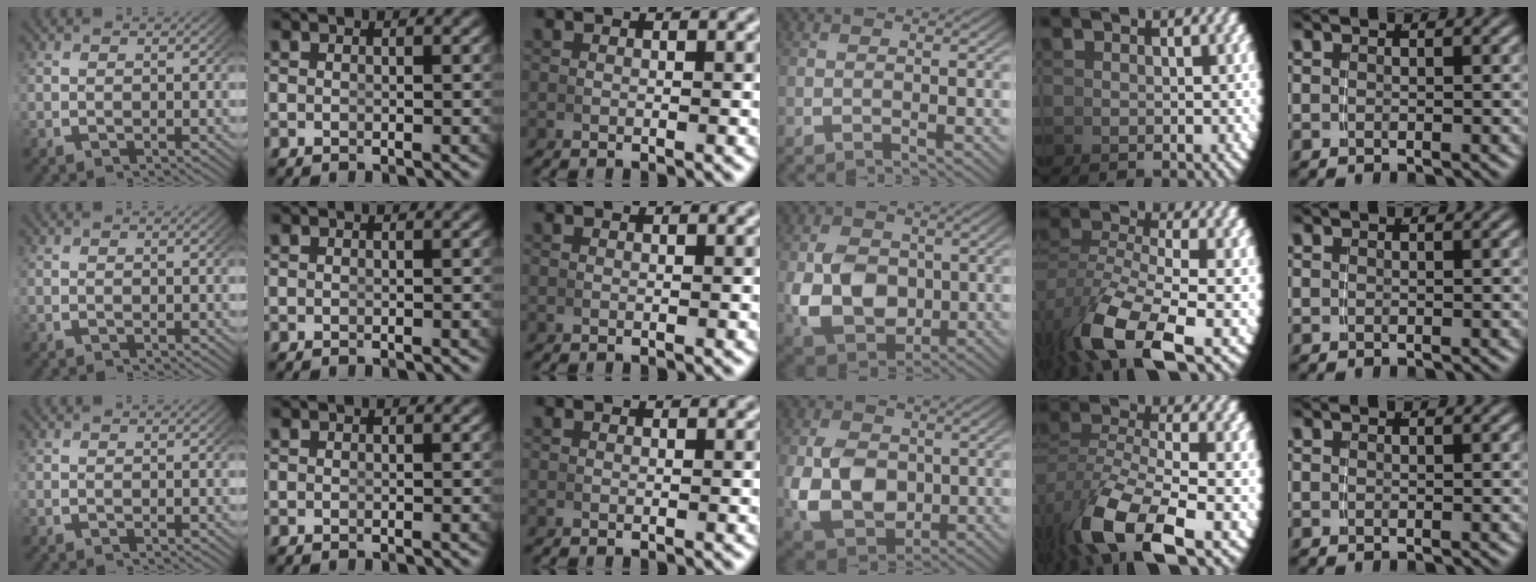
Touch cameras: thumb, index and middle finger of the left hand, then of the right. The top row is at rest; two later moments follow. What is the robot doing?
{"motion": "grasp_and_lifting", "object": "pen"}